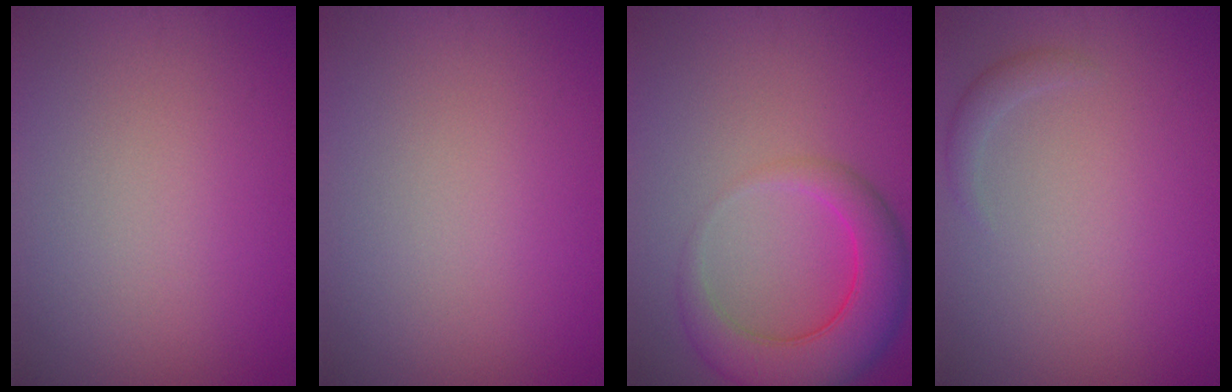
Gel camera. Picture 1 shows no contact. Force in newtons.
{"total": 0.0}
{"total": 6.2, "press": 6.2, "slide": 0.4}
{"total": 1.1, "press": 1.1, "slide": 0.0}